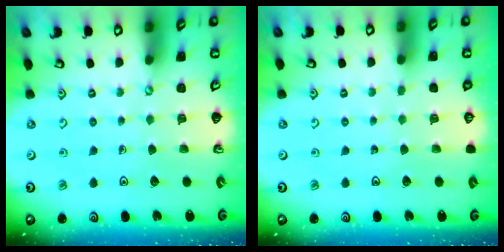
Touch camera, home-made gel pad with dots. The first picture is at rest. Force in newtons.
{"total": 0.0}